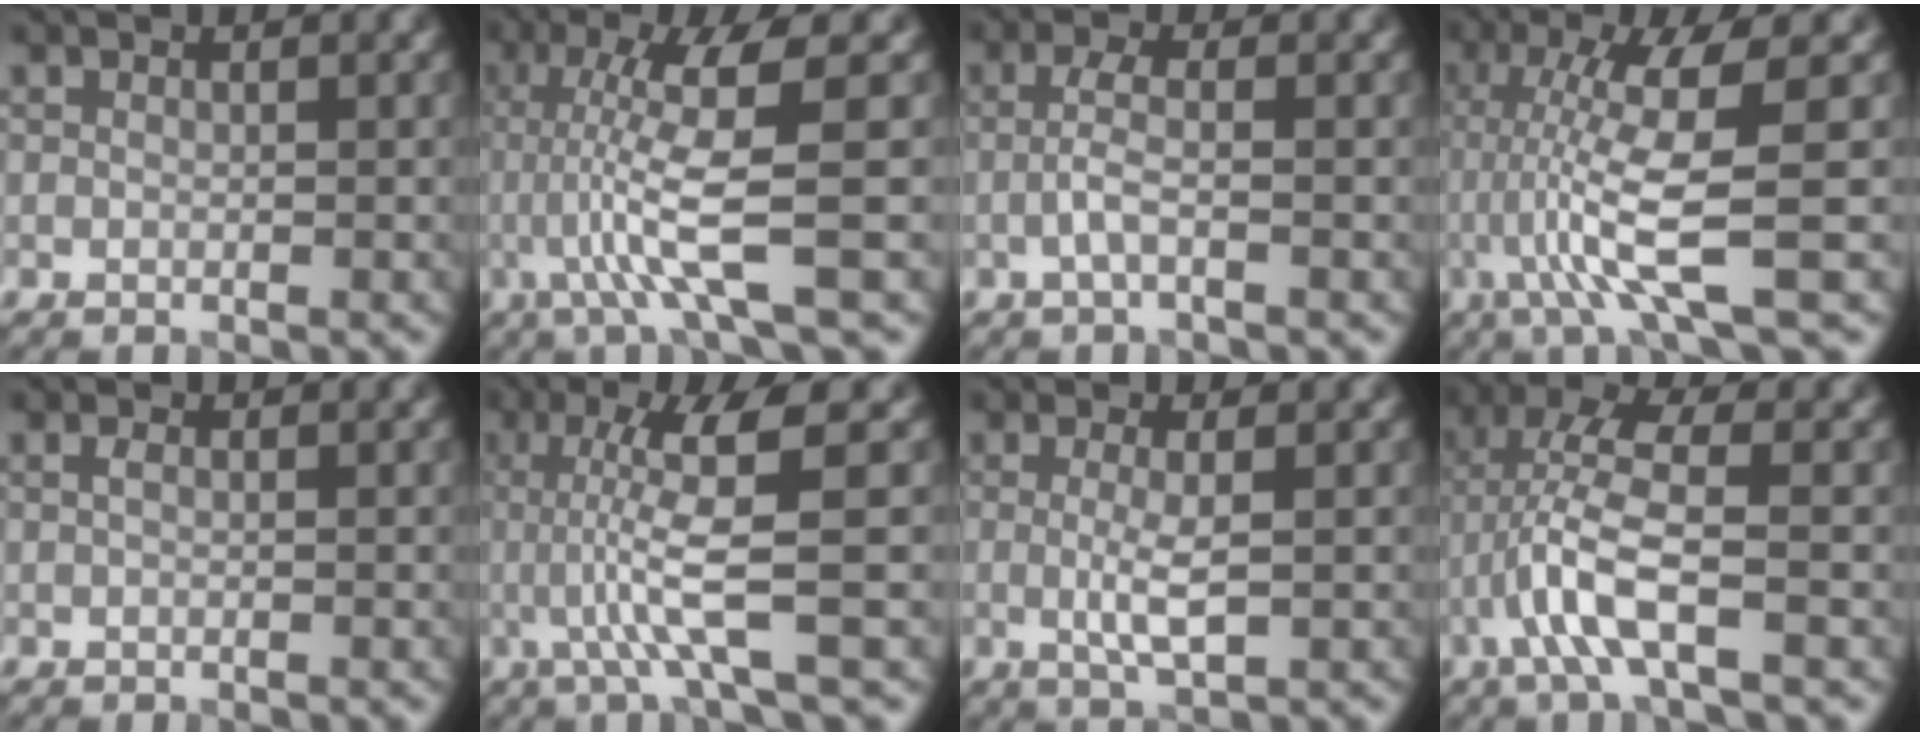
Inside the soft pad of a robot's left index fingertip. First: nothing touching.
{"total": 7.3, "force": [-0.8, 0.8, 7.2], "torque": [-0.138, 0.003, -0.010]}
{"total": 2.2, "force": [-0.4, 0.5, 2.1], "torque": [-0.046, 0.005, -0.013]}
{"total": 8.0, "force": [-1.2, 1.0, 7.9], "torque": [-0.147, 0.000, -0.019]}
{"total": 0.6, "force": [0.1, 0.3, 0.5], "torque": [-0.014, 0.002, 0.001]}
{"total": 6.8, "force": [0.0, 0.9, 6.7], "torque": [-0.128, 0.004, 0.003]}
{"total": 2.9, "force": [0.0, 0.6, 2.9], "torque": [-0.062, -0.005, 0.000]}
{"total": 5.8, "force": [-1.8, 1.1, 5.4], "torque": [-0.117, 0.016, -0.042]}